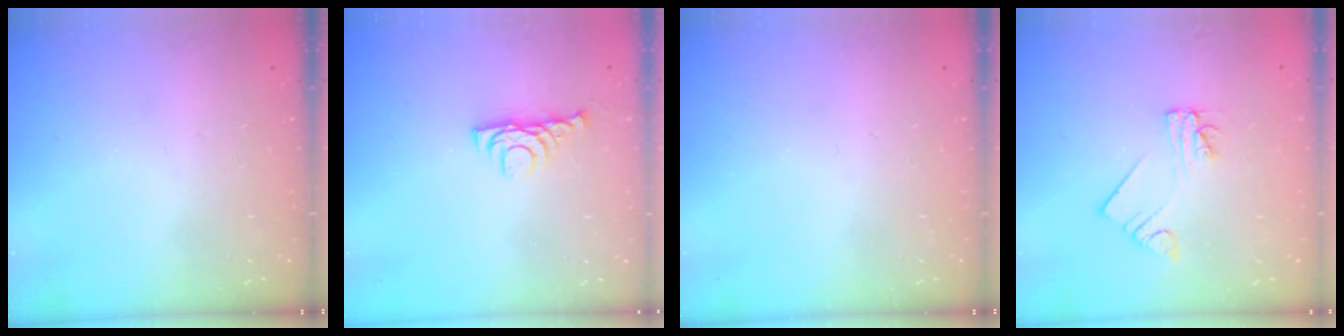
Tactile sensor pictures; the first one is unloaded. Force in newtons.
{"total": 5.5, "press": 5.4, "slide": 1.1}
{"total": 0.0}
{"total": 2.2, "press": 2.2, "slide": 0.1}